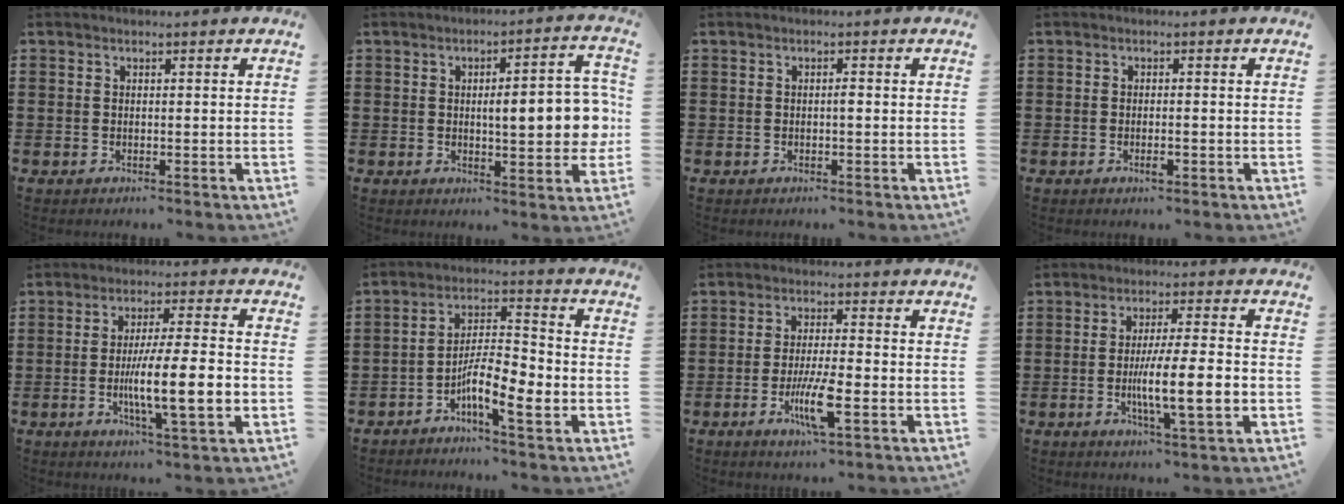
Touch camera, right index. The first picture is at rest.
{"total": 8.2, "force": [-0.1, 2.2, 7.8], "torque": [-0.109, -0.008, -0.010]}
{"total": 0.7, "force": [-0.2, 0.1, 0.7], "torque": [-0.014, -0.004, -0.003]}
{"total": 1.6, "force": [-0.8, 0.4, 1.4], "torque": [-0.026, -0.002, -0.013]}
{"total": 12.3, "force": [-2.7, 2.3, 11.7], "torque": [-0.196, -0.014, -0.050]}
{"total": 8.7, "force": [-4.1, 2.2, 7.3], "torque": [-0.149, -0.002, -0.078]}
{"total": 7.4, "force": [-2.7, 1.5, 6.7], "torque": [-0.134, -0.012, -0.049]}
{"total": 10.4, "force": [-2.2, 1.7, 10.0], "torque": [-0.169, -0.010, -0.039]}